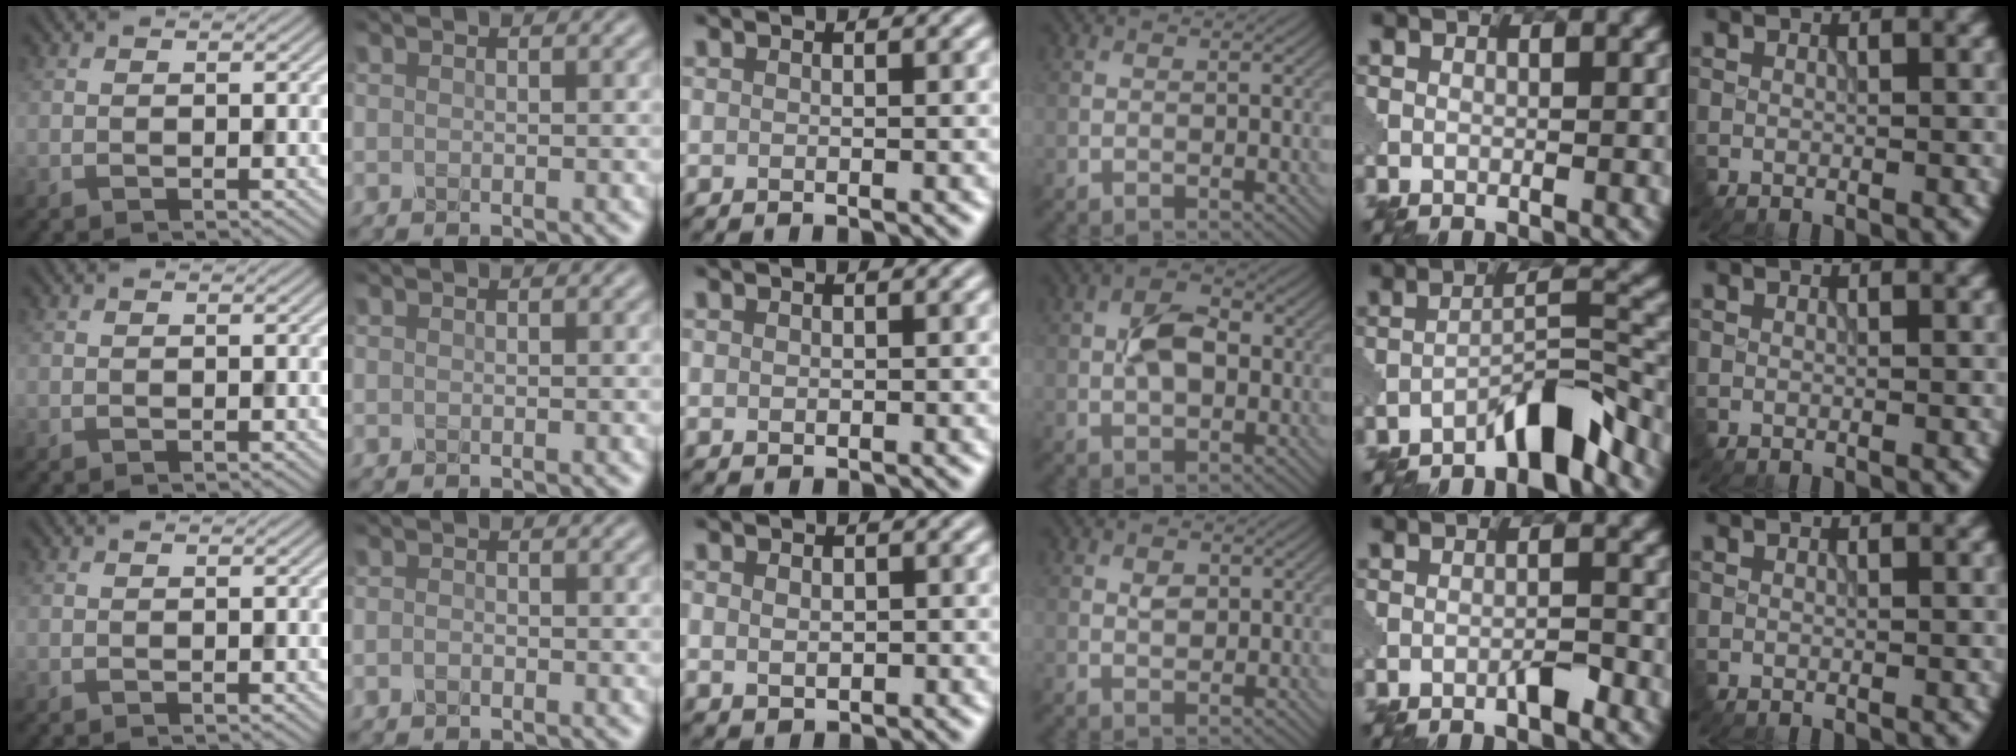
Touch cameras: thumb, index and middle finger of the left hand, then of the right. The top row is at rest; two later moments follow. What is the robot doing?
{"motion": "insert", "object": "pin"}